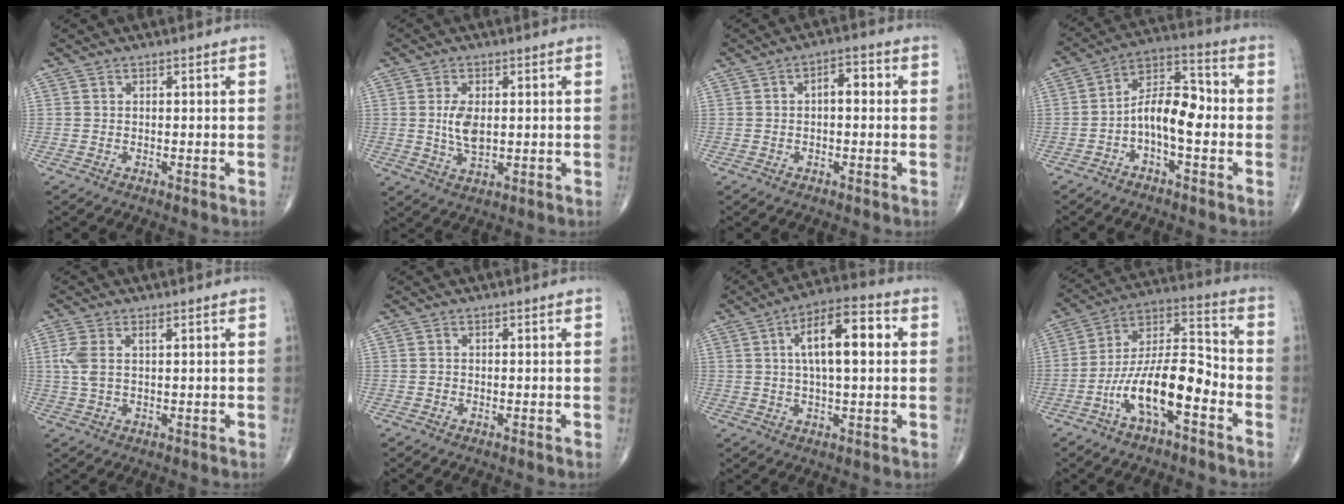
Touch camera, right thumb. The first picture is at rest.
{"total": 5.4, "force": [0.4, 2.8, 4.6], "torque": [-0.085, -0.009, 0.010]}
{"total": 3.8, "force": [0.2, 2.0, 3.2], "torque": [-0.033, 0.012, -0.005]}
{"total": 10.5, "force": [-2.1, 5.0, 9.0], "torque": [-0.138, 0.047, -0.045]}
{"total": 4.7, "force": [1.2, 2.1, 4.0], "torque": [-0.109, 0.010, 0.029]}
{"total": 0.0}
{"total": 12.7, "force": [2.5, 4.9, 11.4], "torque": [-0.174, 0.018, 0.032]}
{"total": 15.3, "force": [-6.1, 5.6, 12.8], "torque": [-0.227, 0.063, -0.112]}